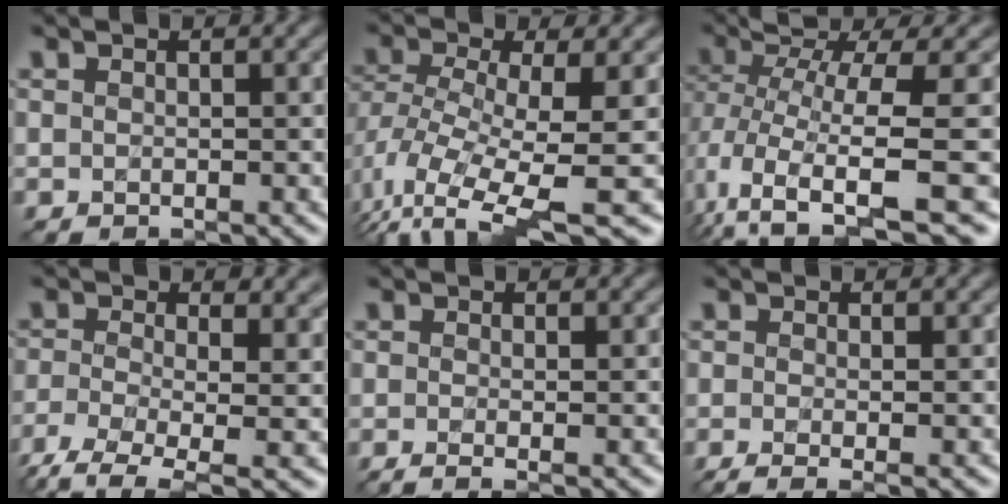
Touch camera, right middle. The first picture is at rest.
{"total": 8.0, "force": [-3.0, 2.8, 6.9], "torque": [-0.134, -0.016, -0.059]}
{"total": 8.6, "force": [-1.3, 2.8, 8.0], "torque": [-0.153, -0.021, -0.005]}
{"total": 8.5, "force": [-3.2, 3.8, 6.9], "torque": [-0.143, -0.022, -0.060]}
{"total": 2.4, "force": [-0.6, 1.0, 2.1], "torque": [-0.021, -0.008, -0.017]}
{"total": 3.3, "force": [-0.9, 1.3, 2.9], "torque": [-0.038, -0.013, -0.023]}